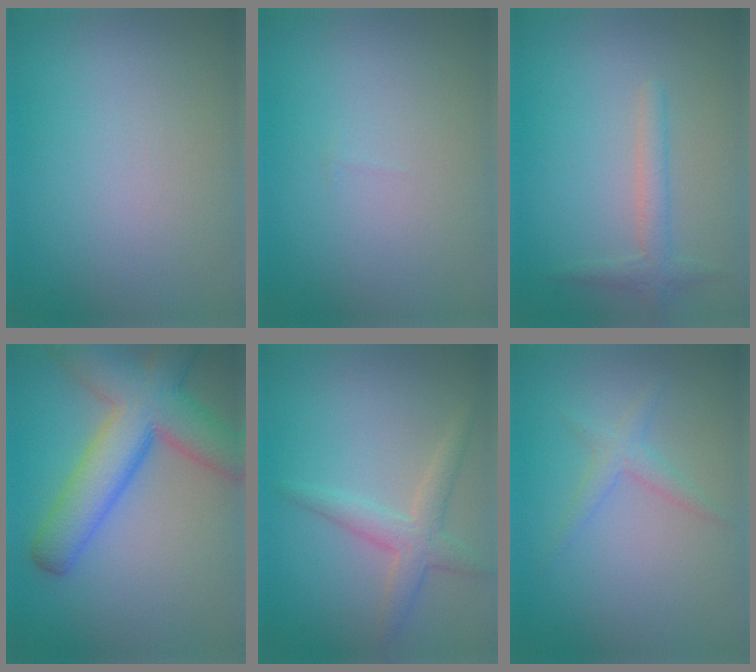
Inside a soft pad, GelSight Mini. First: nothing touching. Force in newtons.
{"total": 0.0}
{"total": 1.9, "press": 1.9, "slide": 0.0}
{"total": 8.8, "press": 8.8, "slide": 0.4}
{"total": 2.7, "press": 2.7, "slide": 0.2}
{"total": 1.7, "press": 1.7, "slide": 0.1}